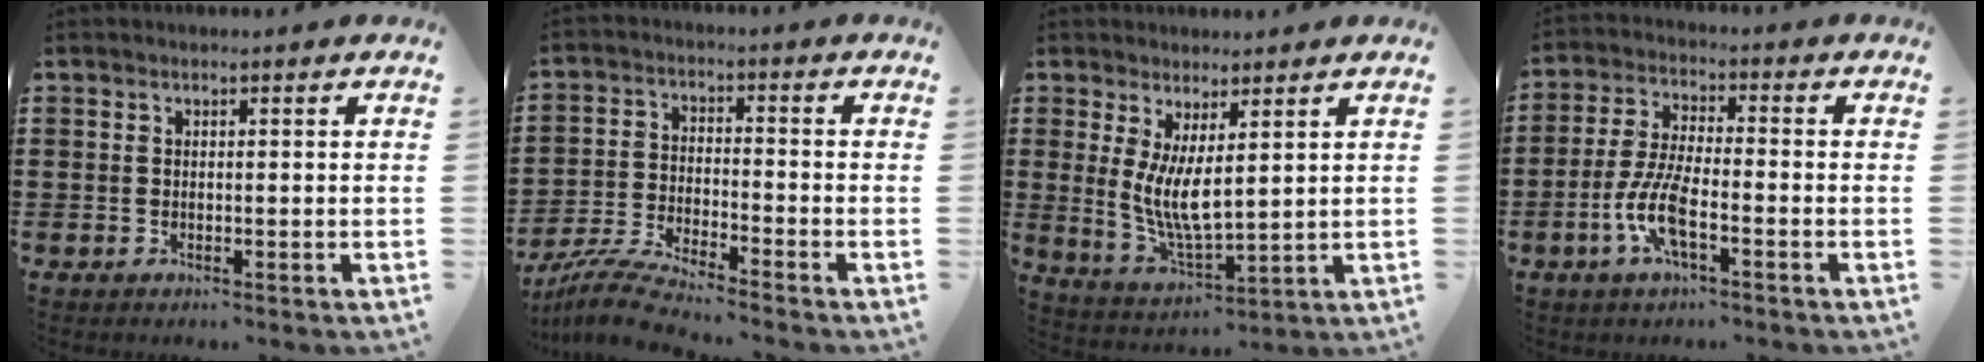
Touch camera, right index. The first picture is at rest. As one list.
[{"total": 6.1, "force": [-5.8, -0.2, 1.9], "torque": [-0.054, -0.010, -0.117]}, {"total": 6.7, "force": [1.5, 2.3, 6.2], "torque": [-0.132, -0.007, 0.027]}, {"total": 7.7, "force": [-3.2, 2.2, 6.7], "torque": [-0.159, -0.013, -0.065]}]